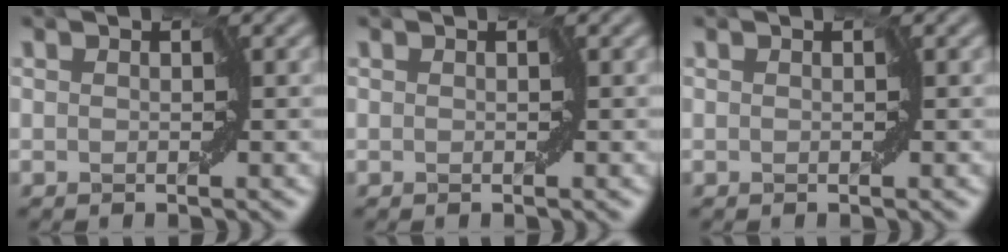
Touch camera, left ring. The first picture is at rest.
{"total": 0.0}
{"total": 0.0}